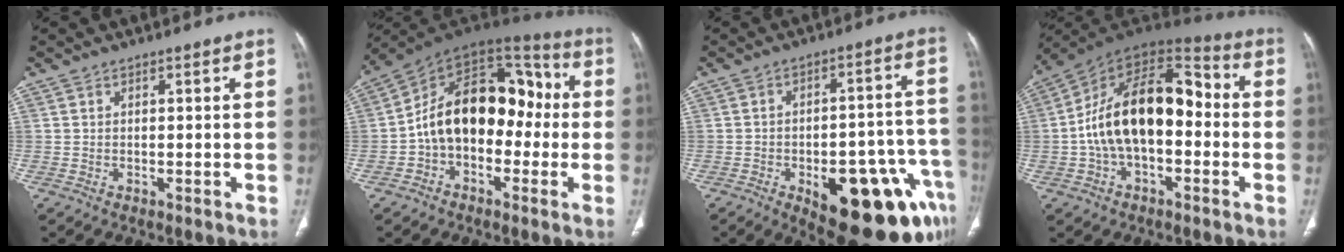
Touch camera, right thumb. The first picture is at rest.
{"total": 19.1, "force": [-1.4, 12.7, 14.2], "torque": [-0.184, 0.064, -0.035]}
{"total": 23.7, "force": [-10.6, 9.9, 18.7], "torque": [-0.167, 0.054, -0.126]}
{"total": 20.2, "force": [-1.4, 11.6, 16.5], "torque": [-0.264, 0.054, -0.029]}